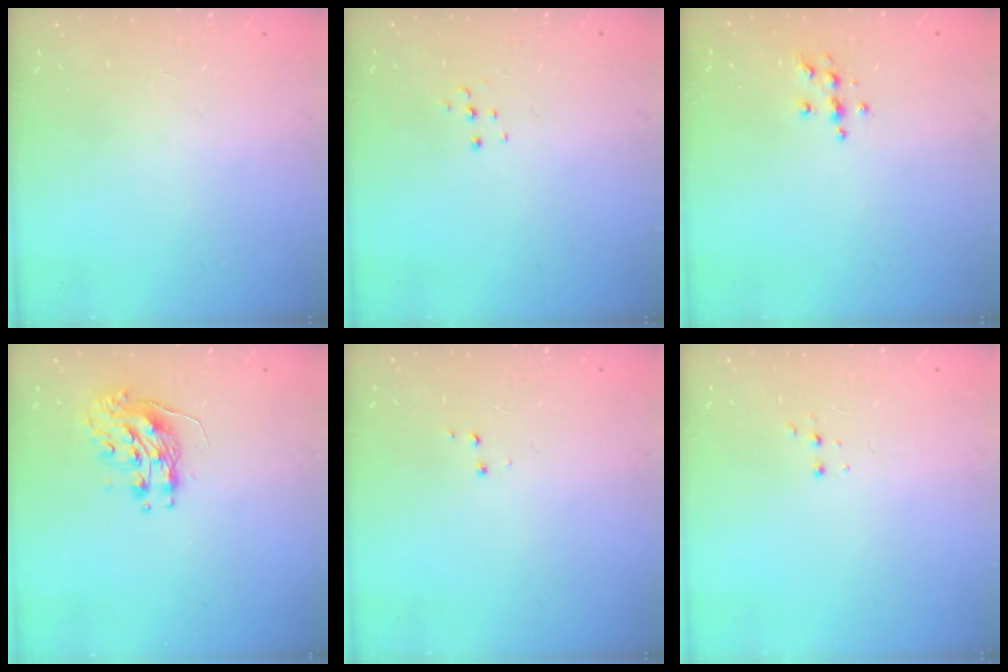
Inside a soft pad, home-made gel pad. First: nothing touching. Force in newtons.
{"total": 4.7, "press": 4.7, "slide": 0.4}
{"total": 3.9, "press": 3.9, "slide": 0.6}
{"total": 9.3, "press": 9.3, "slide": 0.8}
{"total": 3.3, "press": 3.3, "slide": 0.4}
{"total": 2.7, "press": 2.7, "slide": 0.5}